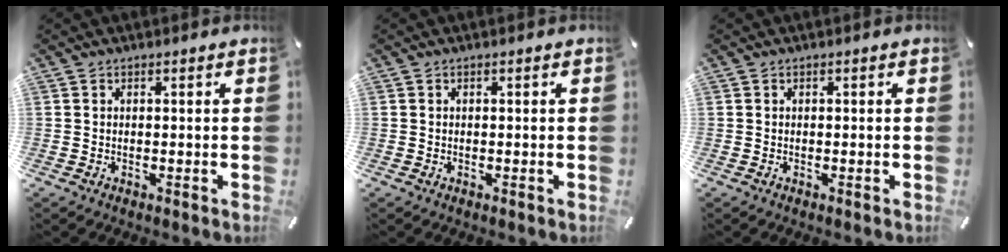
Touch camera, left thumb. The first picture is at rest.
{"total": 0.0}
{"total": 0.0}